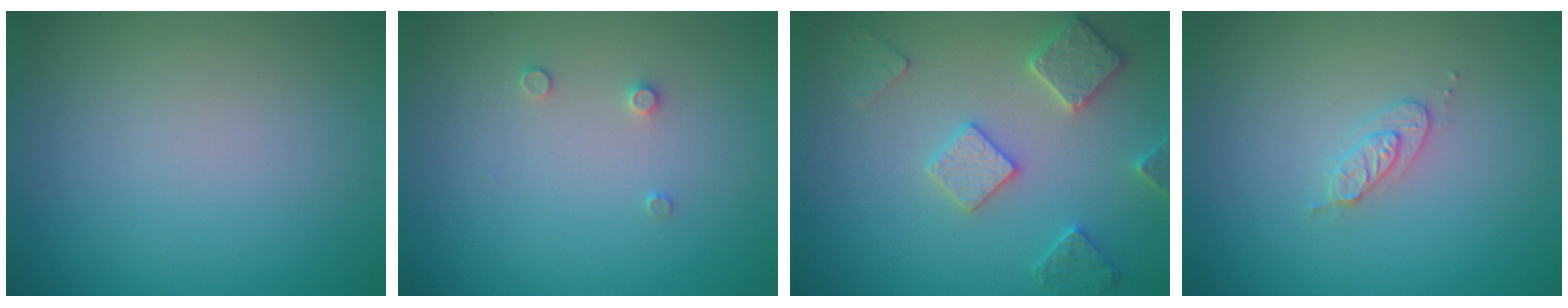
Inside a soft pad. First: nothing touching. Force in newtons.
{"total": 0.8, "press": 0.8, "slide": 0.0}
{"total": 3.3, "press": 3.2, "slide": 0.8}
{"total": 1.7, "press": 1.6, "slide": 0.2}